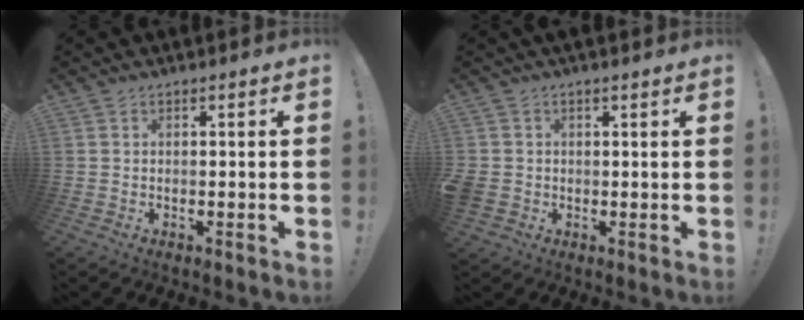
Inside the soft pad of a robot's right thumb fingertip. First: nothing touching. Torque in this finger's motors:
{"motor_torque": [1.59, 2.07, 1.01, 0.97, 0.24]}